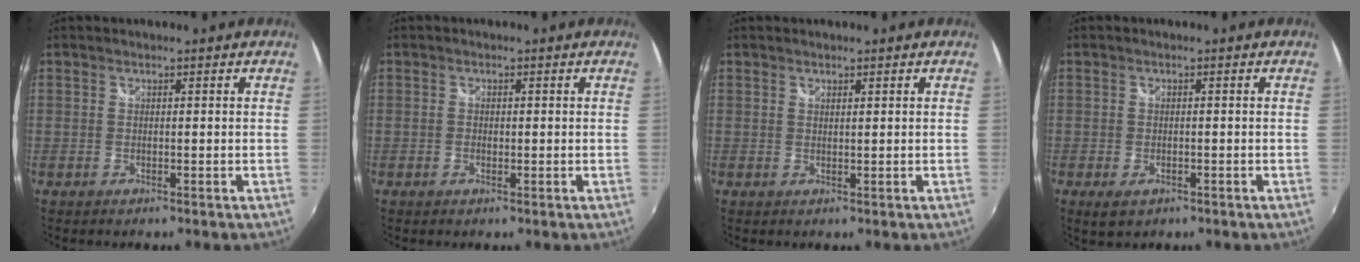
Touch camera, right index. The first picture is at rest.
{"total": 1.0, "force": [-0.2, 0.8, 0.6], "torque": [-0.011, 0.000, -0.005]}
{"total": 0.7, "force": [0.6, 0.1, 0.3], "torque": [-0.004, 0.001, 0.010]}
{"total": 3.2, "force": [-1.7, 1.9, 2.0], "torque": [-0.040, -0.009, -0.026]}